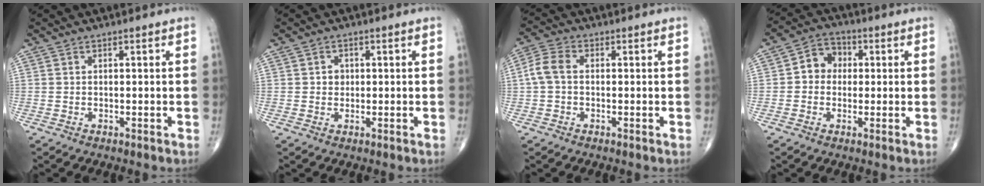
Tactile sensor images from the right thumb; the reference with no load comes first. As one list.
[{"total": 1.8, "force": [0.2, 1.6, 0.7], "torque": [-0.001, 0.003, 0.002]}, {"total": 4.8, "force": [0.0, 3.2, 3.6], "torque": [-0.079, 0.015, -0.008]}, {"total": 6.0, "force": [0.3, 5.2, 3.0], "torque": [-0.026, 0.019, -0.007]}]